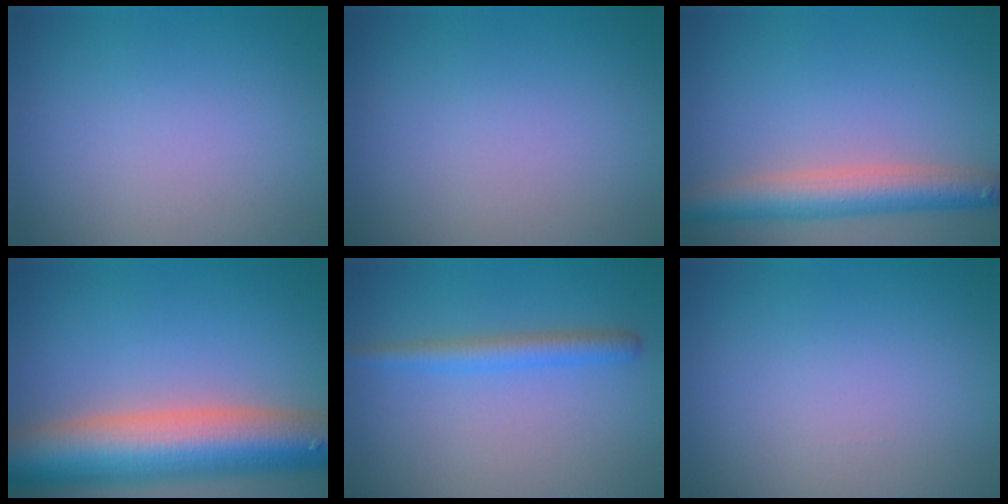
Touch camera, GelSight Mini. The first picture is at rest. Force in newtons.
{"total": 0.0}
{"total": 4.9, "press": 4.9, "slide": 0.2}
{"total": 11.3, "press": 11.3, "slide": 0.7}
{"total": 2.3, "press": 2.3, "slide": 0.1}
{"total": 0.0}